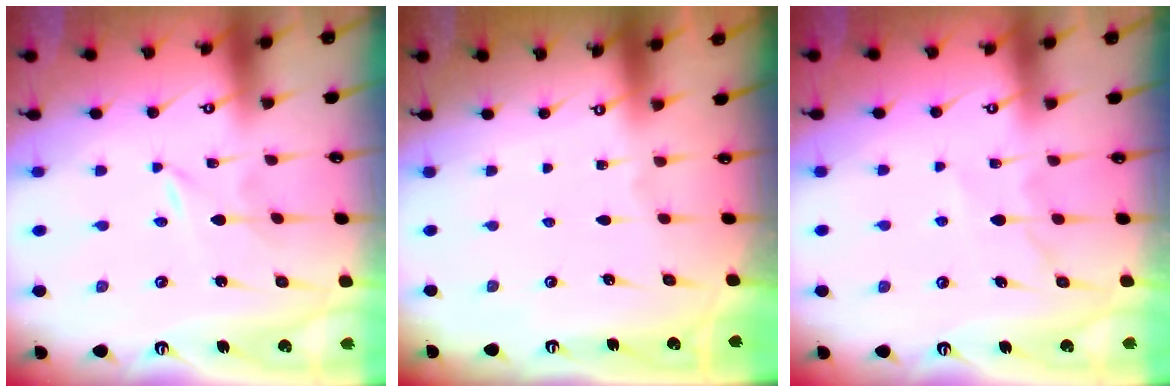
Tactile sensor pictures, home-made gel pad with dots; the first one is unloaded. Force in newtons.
{"total": 0.0}
{"total": 6.6, "press": 6.5, "slide": 0.9}